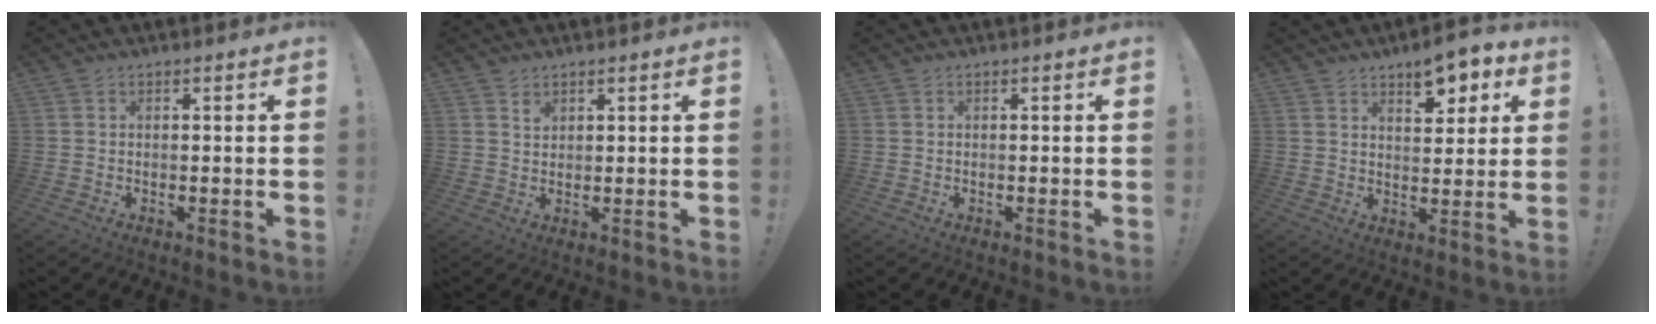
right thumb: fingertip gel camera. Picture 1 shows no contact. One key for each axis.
{"total": 1.8, "fx": 1.4, "fy": 1.0, "fz": 0.4, "tx": 0.005, "ty": -0.012, "tz": 0.023}
{"total": 0.0}
{"total": 8.6, "fx": 5.4, "fy": 4.0, "fz": 5.3, "tx": -0.053, "ty": -0.035, "tz": 0.092}